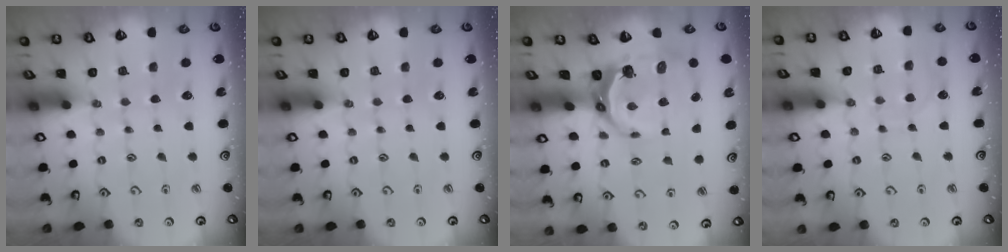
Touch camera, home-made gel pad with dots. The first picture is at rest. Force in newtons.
{"total": 0.0}
{"total": 9.7, "press": 8.4, "slide": 4.8}
{"total": 6.9, "press": 6.9, "slide": 0.5}